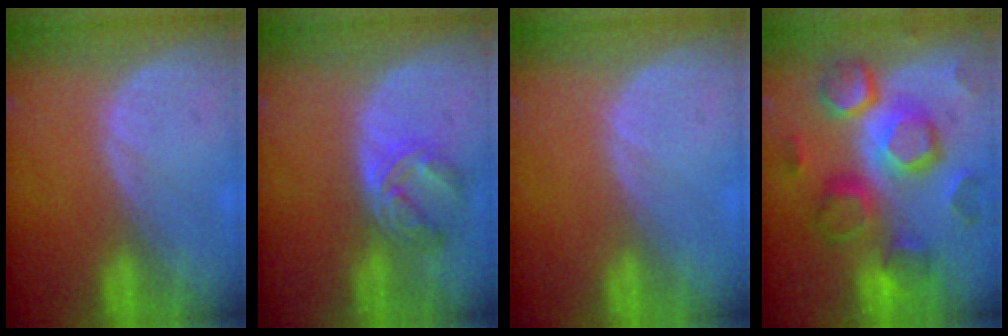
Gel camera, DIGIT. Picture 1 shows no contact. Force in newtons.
{"total": 5.5, "press": 5.0, "slide": 2.3}
{"total": 0.0}
{"total": 12.3, "press": 12.3, "slide": 1.0}